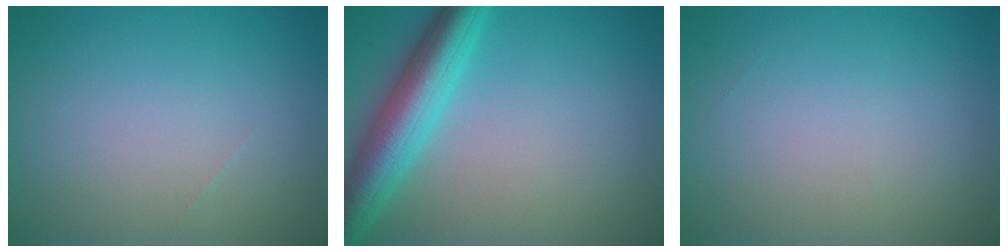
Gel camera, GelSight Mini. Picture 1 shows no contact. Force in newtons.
{"total": 6.6, "press": 6.6, "slide": 0.2}
{"total": 0.0}